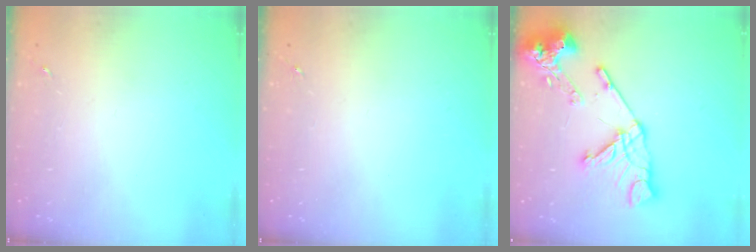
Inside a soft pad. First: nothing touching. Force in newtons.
{"total": 0.0}
{"total": 19.0, "press": 18.8, "slide": 2.2}